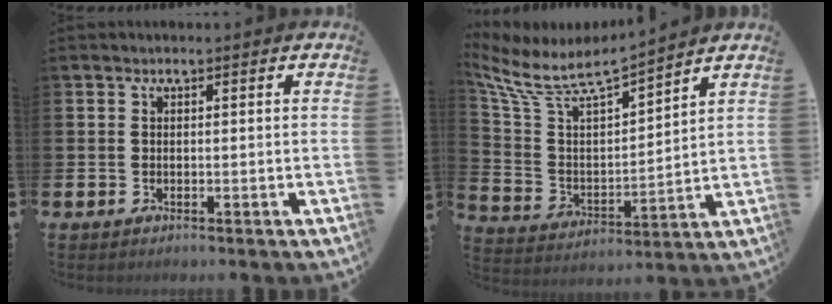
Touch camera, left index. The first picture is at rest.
{"total": 6.6, "force": [6.0, 1.5, 2.3], "torque": [-0.081, -0.047, 0.098]}